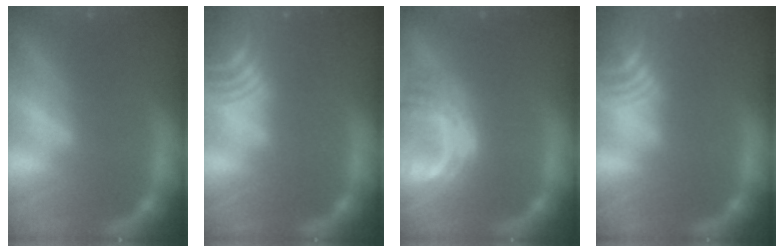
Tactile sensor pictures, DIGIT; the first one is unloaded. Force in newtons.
{"total": 10.1}
{"total": 6.5}
{"total": 8.6}